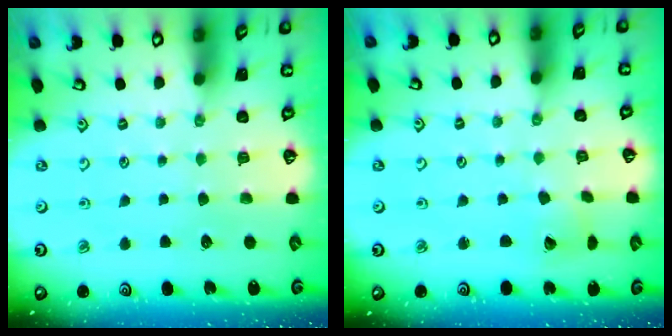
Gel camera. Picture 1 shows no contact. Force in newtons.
{"total": 3.4, "press": 3.3, "slide": 0.4}